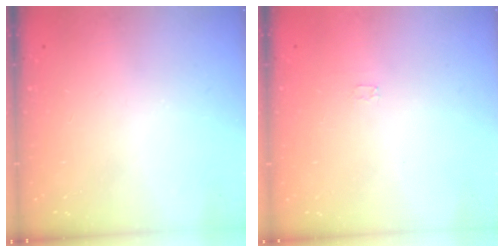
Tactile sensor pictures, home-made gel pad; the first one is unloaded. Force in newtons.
{"total": 2.4, "press": 2.4, "slide": 0.4}